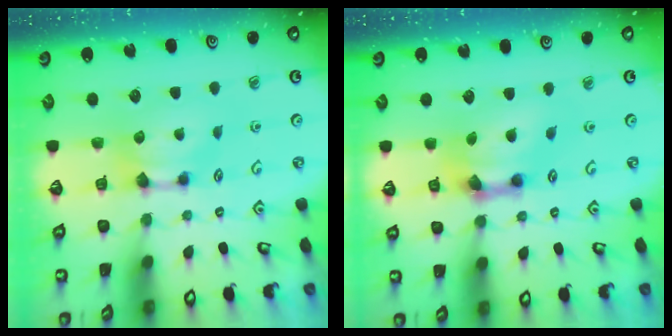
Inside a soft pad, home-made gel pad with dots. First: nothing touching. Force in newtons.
{"total": 6.1, "press": 5.4, "slide": 2.9}